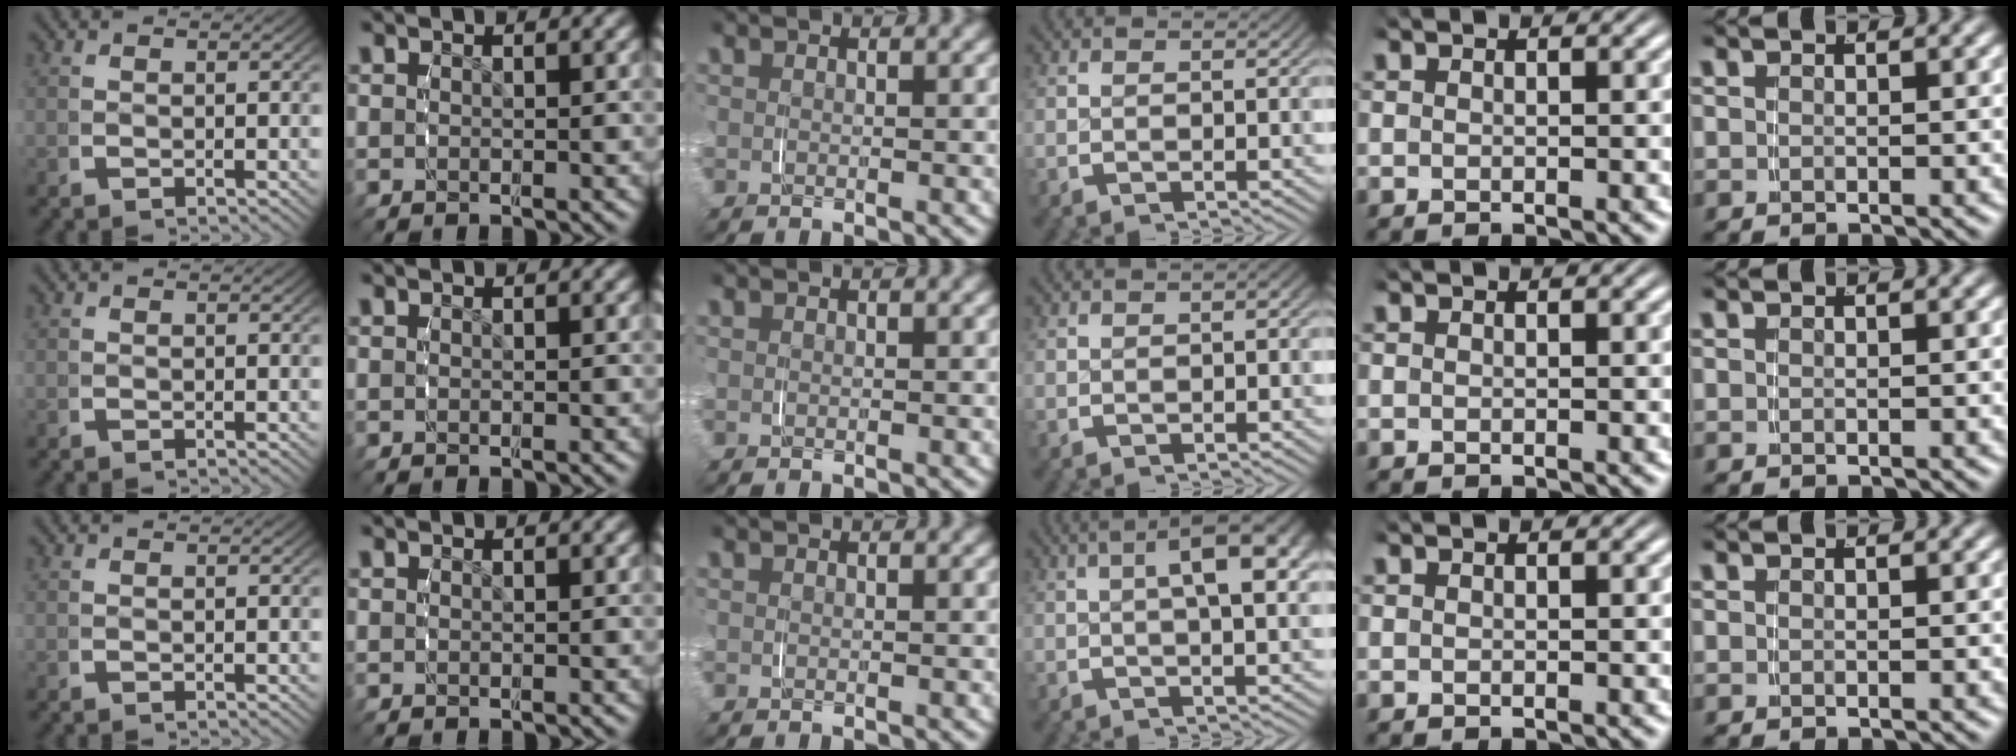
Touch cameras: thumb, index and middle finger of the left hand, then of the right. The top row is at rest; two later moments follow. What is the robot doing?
{"motion": "grasp_and_lifting", "object": "measuring cup"}